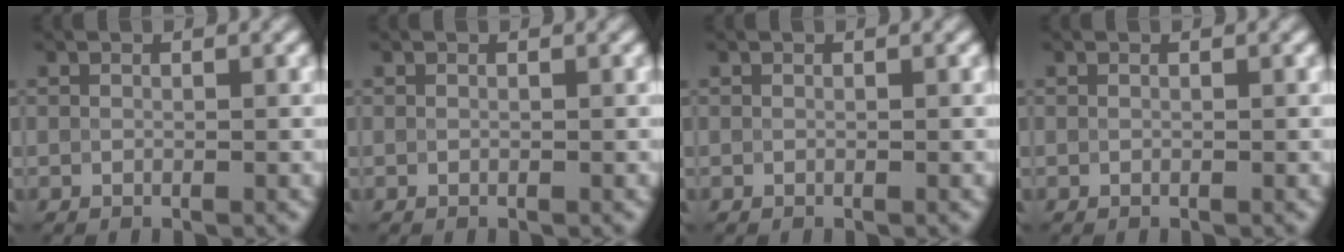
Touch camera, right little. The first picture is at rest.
{"total": 0.0}
{"total": 0.0}
{"total": 0.0}